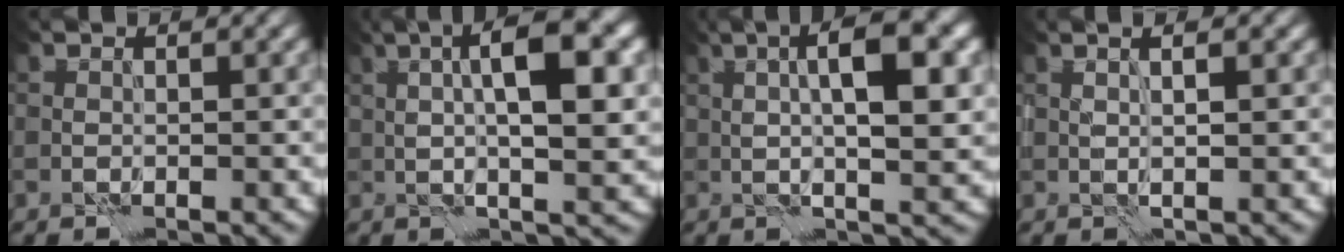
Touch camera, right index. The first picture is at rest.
{"total": 7.8, "force": [1.7, 1.7, 7.4], "torque": [-0.111, 0.011, 0.025]}
{"total": 7.0, "force": [1.5, 1.5, 6.7], "torque": [-0.104, 0.009, 0.022]}
{"total": 1.6, "force": [0.9, 0.0, 1.4], "torque": [-0.013, -0.004, 0.013]}